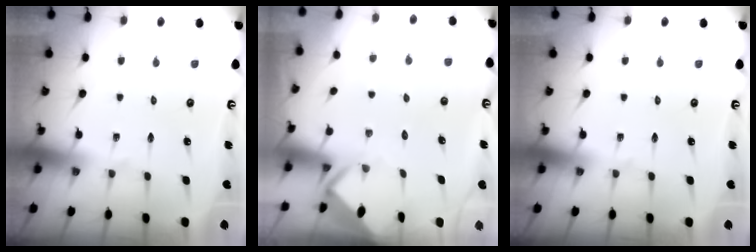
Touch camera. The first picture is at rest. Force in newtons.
{"total": 3.6, "press": 3.6, "slide": 0.3}
{"total": 0.0}